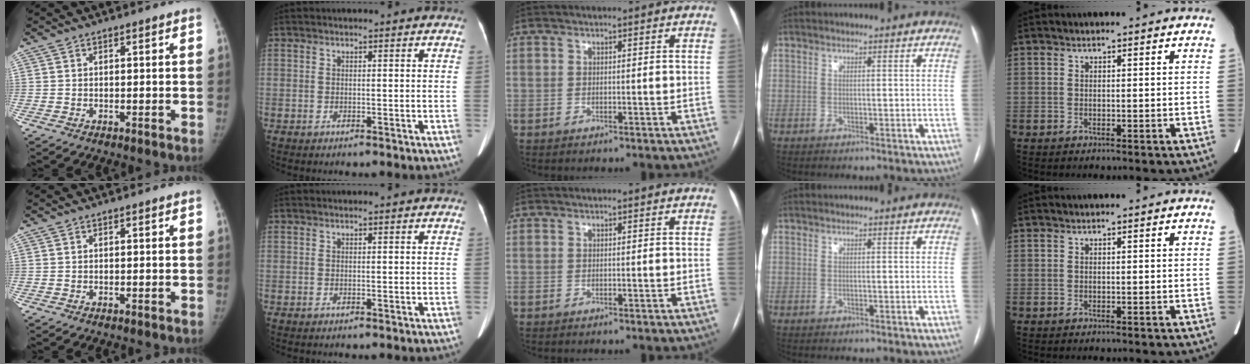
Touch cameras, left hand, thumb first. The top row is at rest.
{}